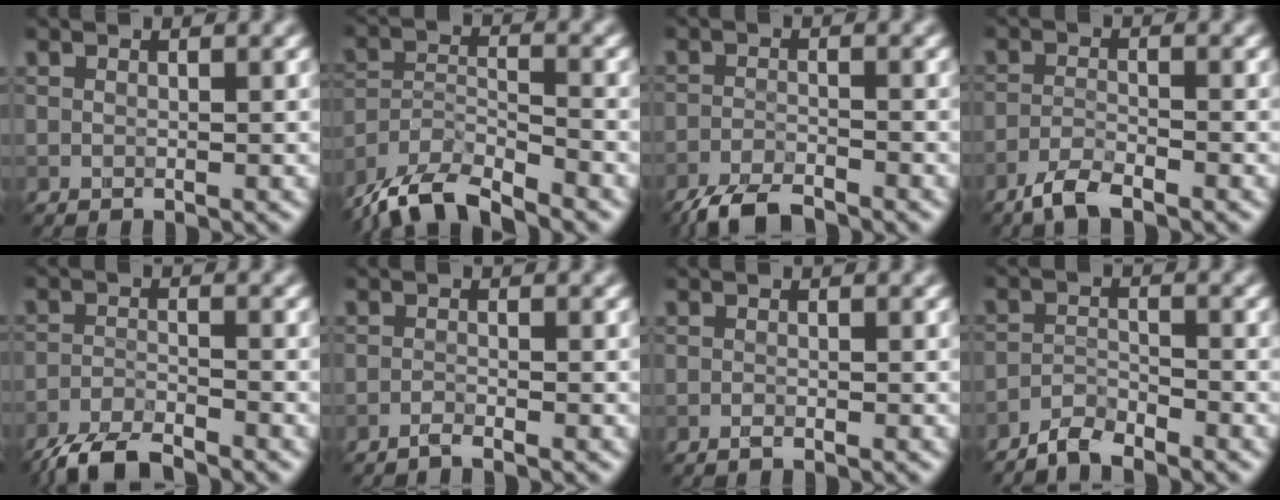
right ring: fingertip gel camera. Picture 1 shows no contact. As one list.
[{"total": 7.8, "force": [-7.3, 1.5, 2.4], "torque": [-0.047, -0.005, -0.131]}, {"total": 4.0, "force": [-3.8, 0.6, 1.1], "torque": [-0.024, -0.005, -0.073]}, {"total": 3.0, "force": [-2.7, 0.4, 1.2], "torque": [-0.025, 0.001, -0.055]}, {"total": 4.8, "force": [-4.6, 0.7, 1.5], "torque": [-0.026, -0.006, -0.089]}, {"total": 1.2, "force": [-1.2, 0.1, 0.2], "torque": [0.003, 0.004, -0.023]}, {"total": 0.7, "force": [-0.7, 0.1, 0.0], "torque": [0.001, 0.003, -0.008]}, {"total": 2.8, "force": [-2.8, 0.1, 0.1], "torque": [0.000, 0.003, -0.054]}]